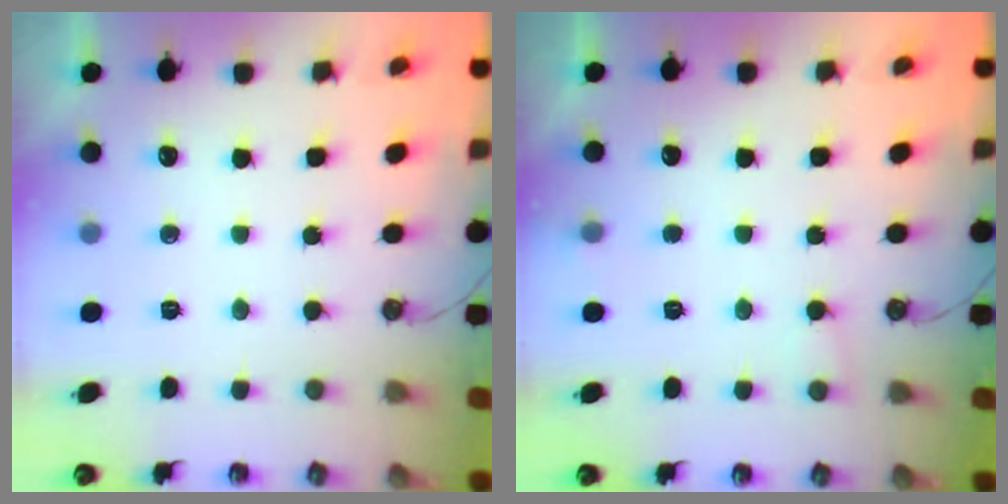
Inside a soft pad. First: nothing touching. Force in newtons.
{"total": 6.3, "press": 6.3, "slide": 0.4}